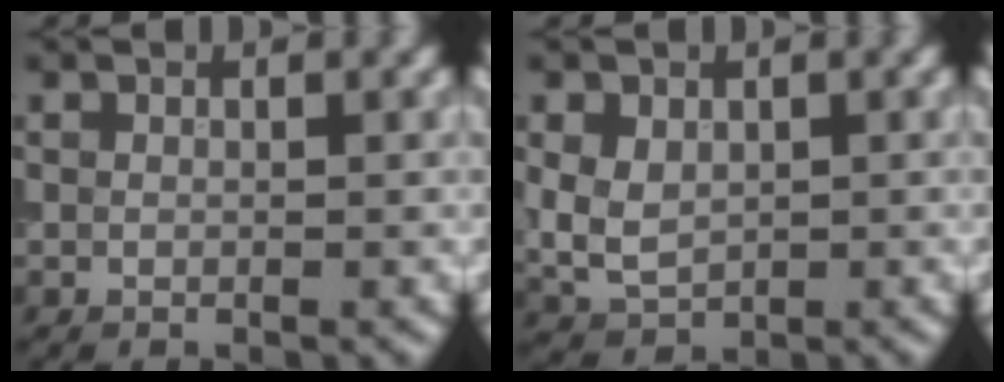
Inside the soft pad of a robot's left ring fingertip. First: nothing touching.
{"total": 3.3, "force": [0.4, 2.5, 2.1], "torque": [-0.048, -0.003, 0.012]}